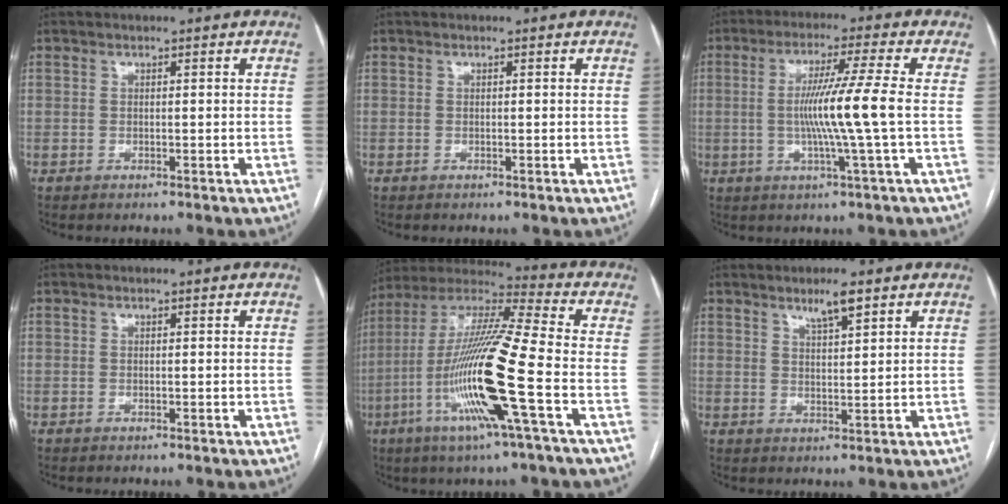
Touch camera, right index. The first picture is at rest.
{"total": 0.0}
{"total": 9.5, "force": [-0.5, -1.9, 9.3], "torque": [-0.174, -0.003, -0.006]}
{"total": 0.0}
{"total": 18.8, "force": [-5.7, -0.3, 18.0], "torque": [-0.366, -0.016, -0.118]}
{"total": 4.0, "force": [2.8, 0.4, 2.8], "torque": [-0.048, -0.003, 0.049]}